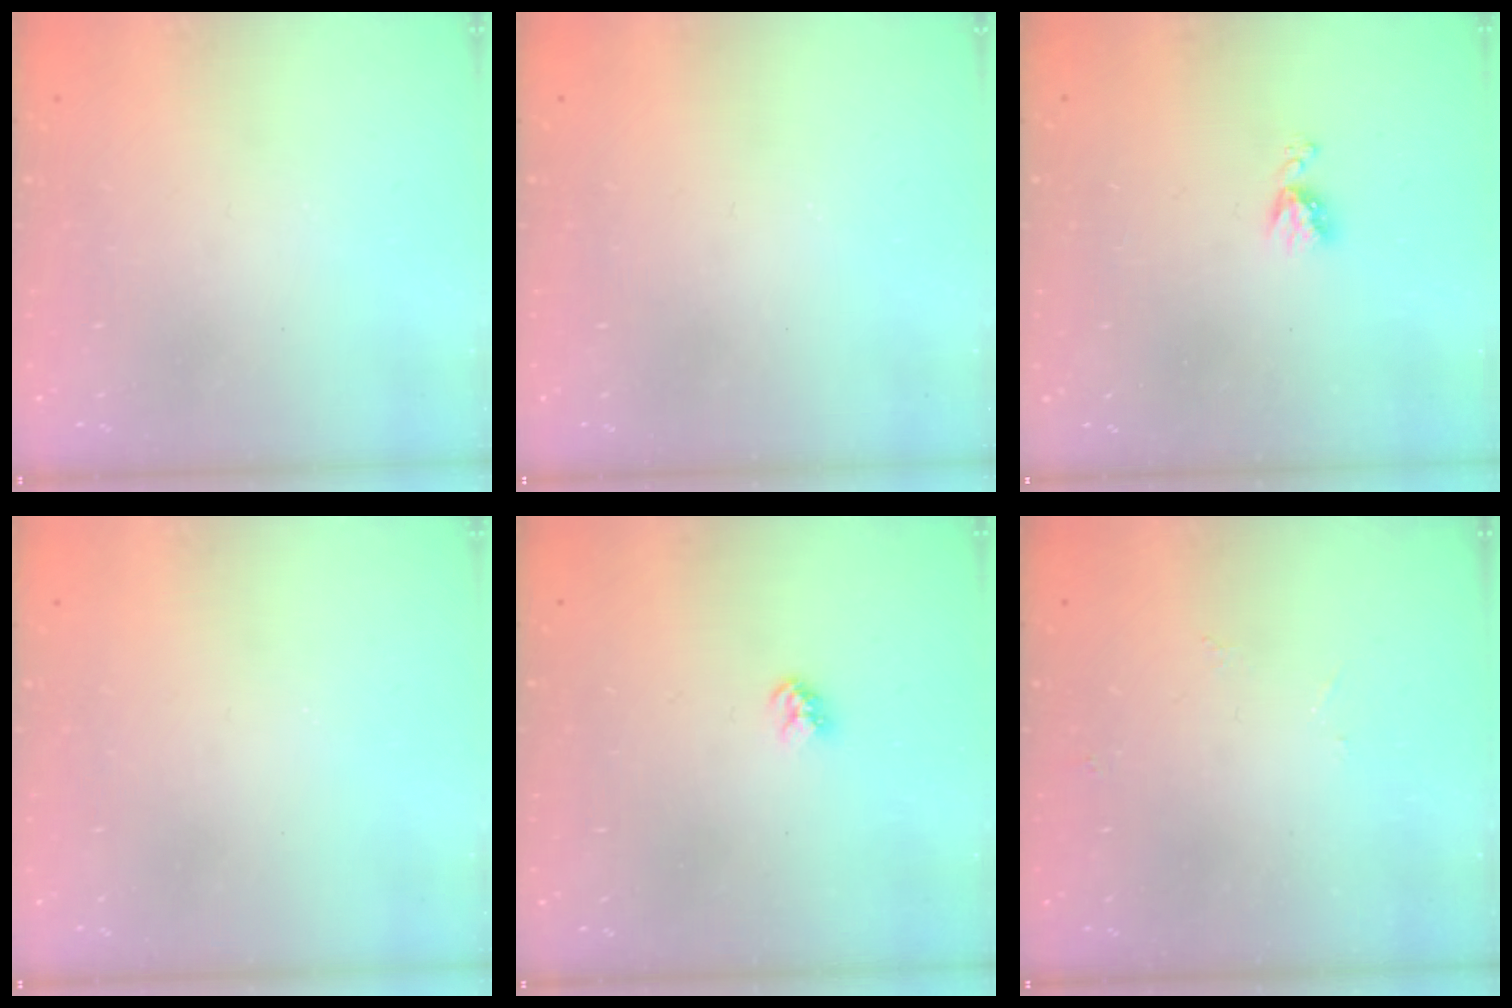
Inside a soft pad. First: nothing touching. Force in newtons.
{"total": 0.0}
{"total": 4.9, "press": 4.9, "slide": 0.6}
{"total": 0.0}
{"total": 3.2, "press": 3.2, "slide": 0.3}
{"total": 2.9, "press": 2.8, "slide": 0.8}